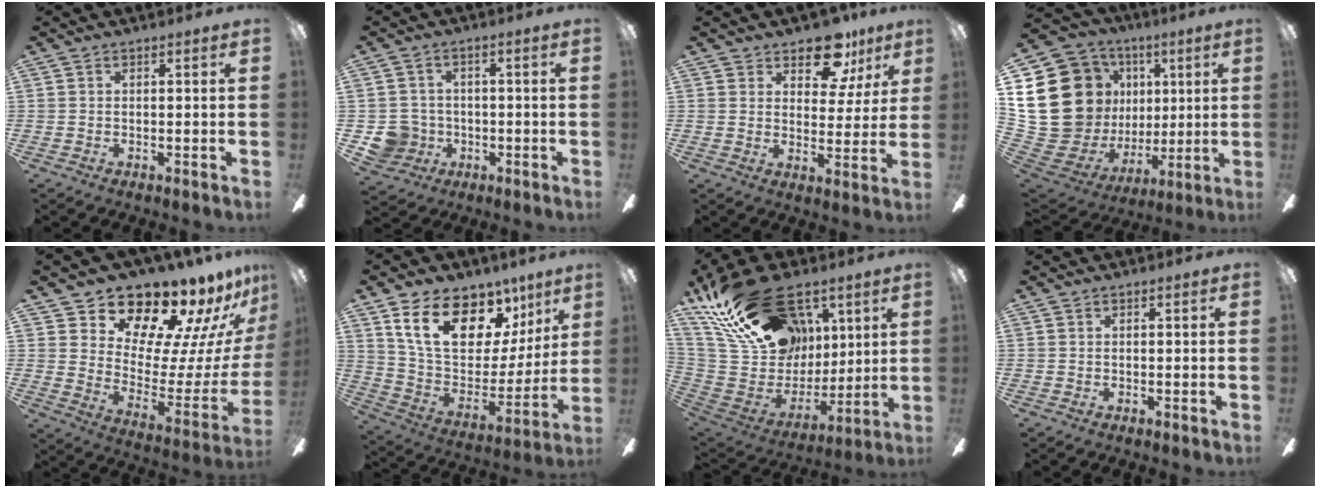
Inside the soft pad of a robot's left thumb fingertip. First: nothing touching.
{"total": 6.9, "force": [-2.0, 6.5, 1.3], "torque": [-0.043, 0.013, -0.033]}
{"total": 12.1, "force": [8.6, 6.3, 5.6], "torque": [-0.078, -0.046, 0.154]}
{"total": 25.7, "force": [4.8, 21.7, 12.9], "torque": [-0.273, -0.038, 0.142]}
{"total": 16.7, "force": [14.9, 5.6, 5.0], "torque": [-0.078, -0.142, 0.256]}
{"total": 20.4, "force": [12.2, 11.9, 11.3], "torque": [-0.193, -0.066, 0.221]}
{"total": 30.5, "force": [17.0, 18.9, 16.9], "torque": [-0.321, -0.069, 0.332]}
{"total": 0.0}